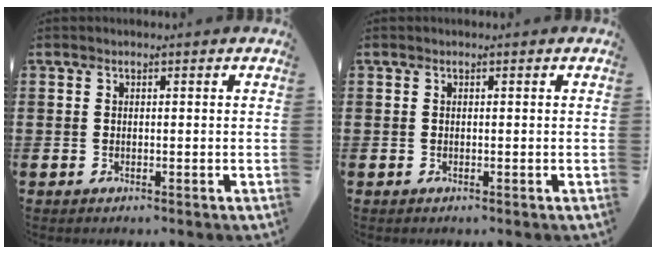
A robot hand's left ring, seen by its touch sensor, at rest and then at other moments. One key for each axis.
{"total": 0.0}